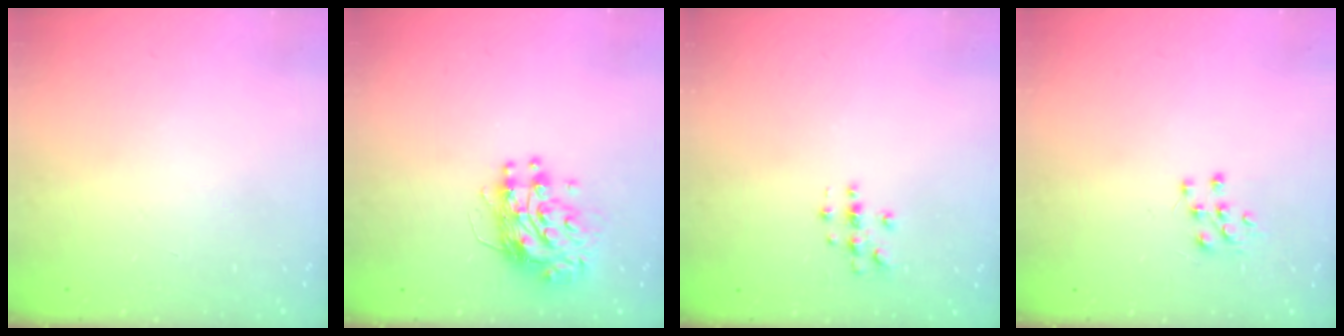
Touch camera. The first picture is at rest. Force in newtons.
{"total": 9.1, "press": 9.1, "slide": 0.8}
{"total": 2.7, "press": 2.7, "slide": 0.3}
{"total": 6.3, "press": 6.3, "slide": 0.5}